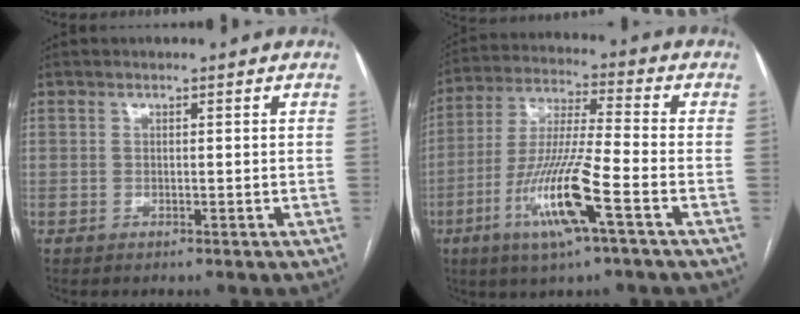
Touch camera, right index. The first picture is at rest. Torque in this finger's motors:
{"motor_torque": [1.43, -0.71, 1.05, 0.21]}